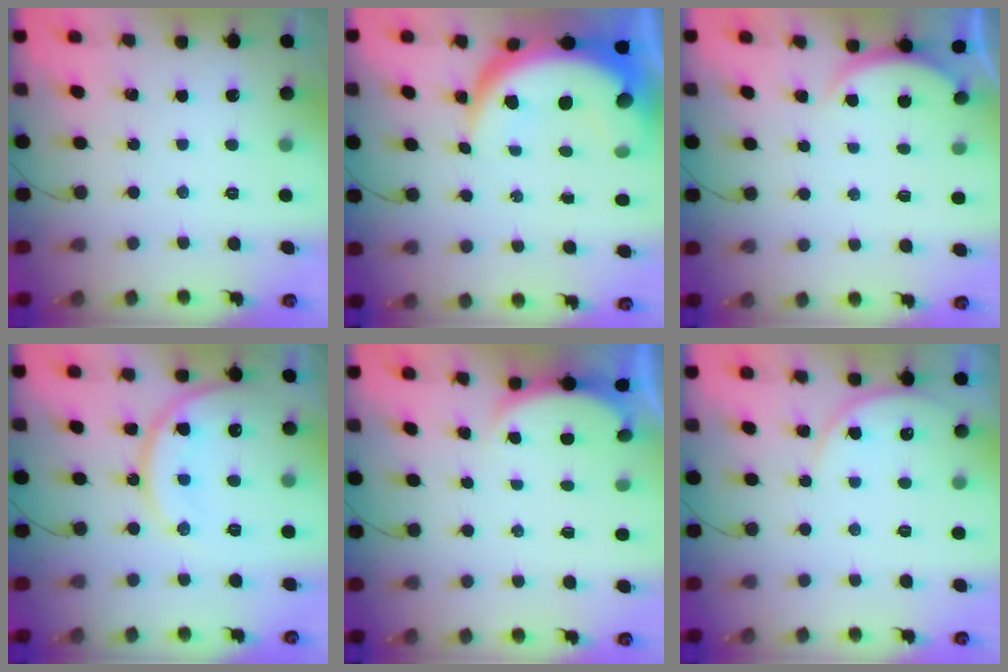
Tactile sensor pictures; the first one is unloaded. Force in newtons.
{"total": 11.9, "press": 11.9, "slide": 1.2}
{"total": 1.9, "press": 1.9, "slide": 0.5}
{"total": 15.2, "press": 15.1, "slide": 1.5}
{"total": 2.6, "press": 2.6, "slide": 0.6}
{"total": 5.6, "press": 5.6, "slide": 0.4}